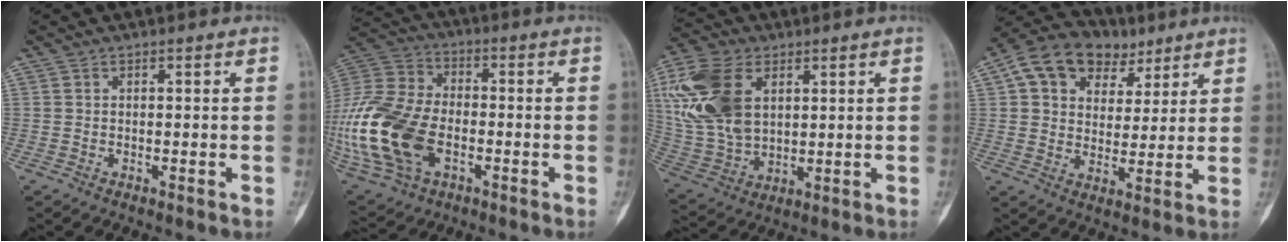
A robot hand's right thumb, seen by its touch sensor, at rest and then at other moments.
{"total": 27.4, "force": [-6.4, 17.6, 20.0], "torque": [-0.493, -0.007, -0.109]}
{"total": 18.8, "force": [5.5, 12.0, 13.4], "torque": [-0.284, -0.011, 0.110]}
{"total": 15.1, "force": [7.1, 10.9, 7.7], "torque": [-0.095, 0.003, 0.118]}